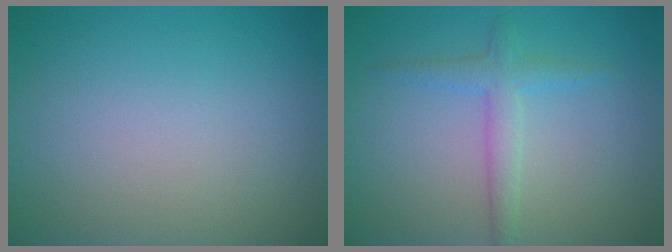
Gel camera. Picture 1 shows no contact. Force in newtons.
{"total": 2.3, "press": 2.3, "slide": 0.1}